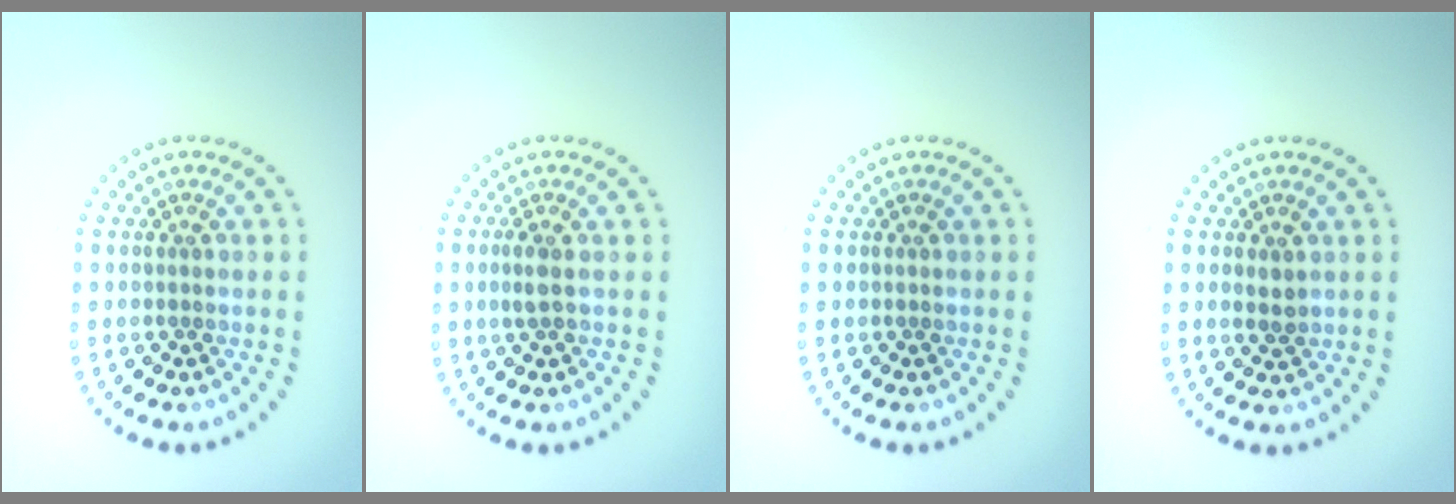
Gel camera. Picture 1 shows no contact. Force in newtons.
{"total": 1.2, "press": 1.1, "slide": 0.5}
{"total": 0.0}
{"total": 1.2, "press": 1.2, "slide": 0.2}